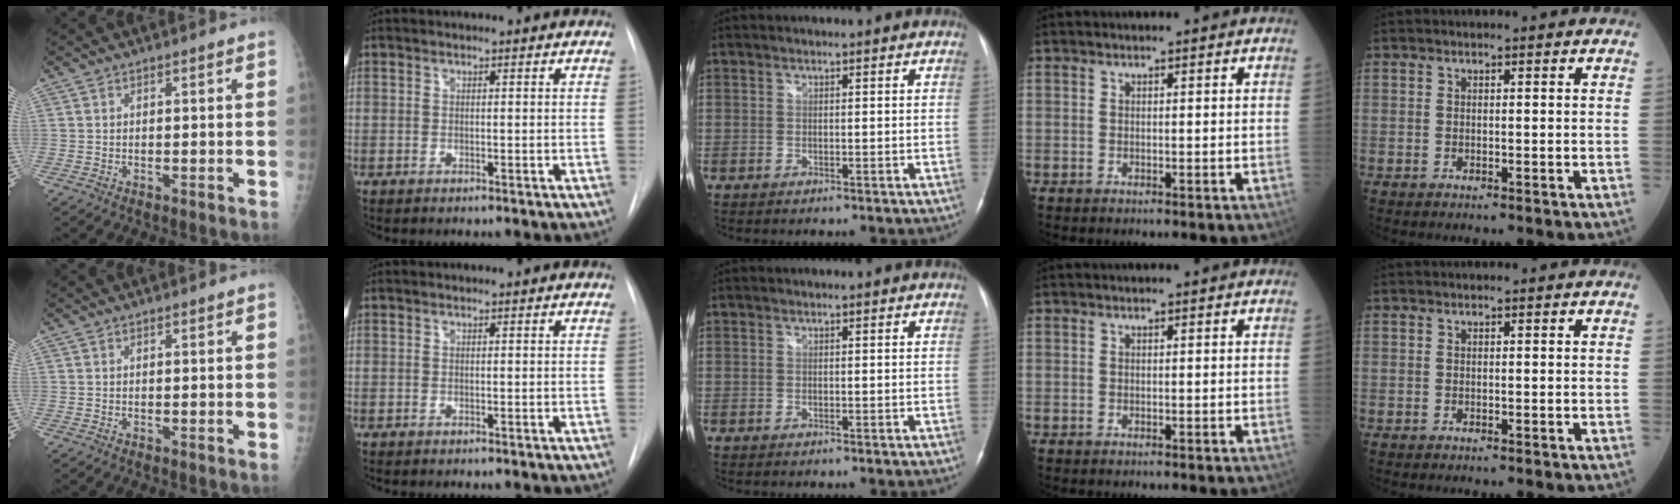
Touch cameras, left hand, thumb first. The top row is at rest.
{}